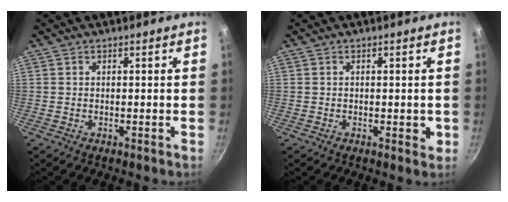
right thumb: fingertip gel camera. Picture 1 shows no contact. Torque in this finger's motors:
{"motor_torque": [1.33, 0.91, 0.85, -0.52, 0.23]}